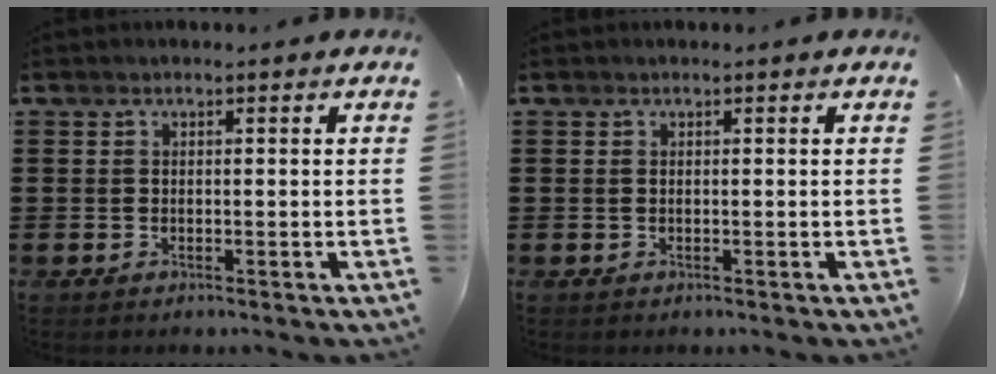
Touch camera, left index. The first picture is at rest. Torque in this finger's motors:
{"motor_torque": [-1.03, 1.11, 0.00, -0.01]}